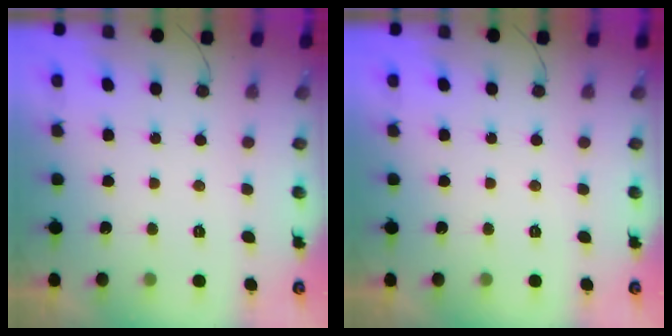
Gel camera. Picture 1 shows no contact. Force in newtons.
{"total": 0.0}